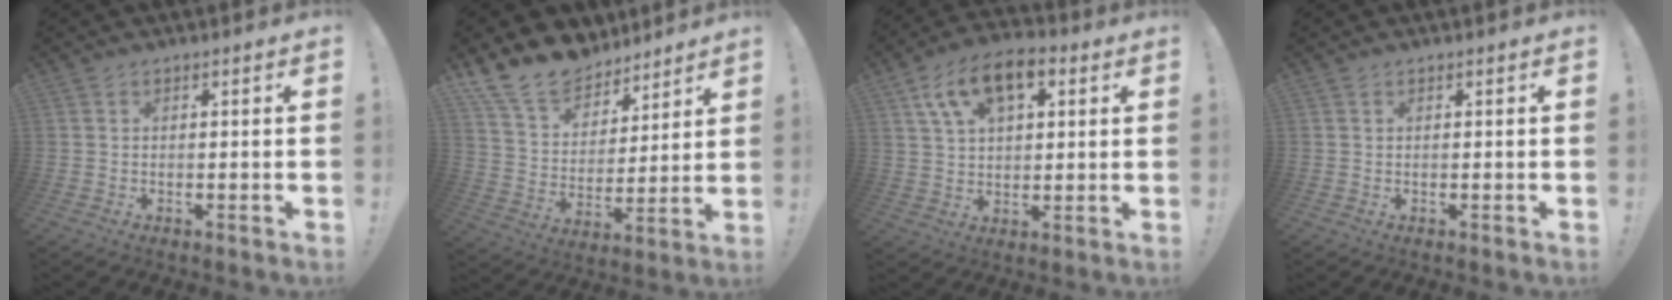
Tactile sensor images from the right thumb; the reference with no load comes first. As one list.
[{"total": 14.8, "force": [12.0, 7.7, 4.0], "torque": [-0.089, -0.091, 0.226]}, {"total": 13.5, "force": [6.0, 7.8, 9.2], "torque": [-0.159, -0.013, 0.110]}, {"total": 0.0}]